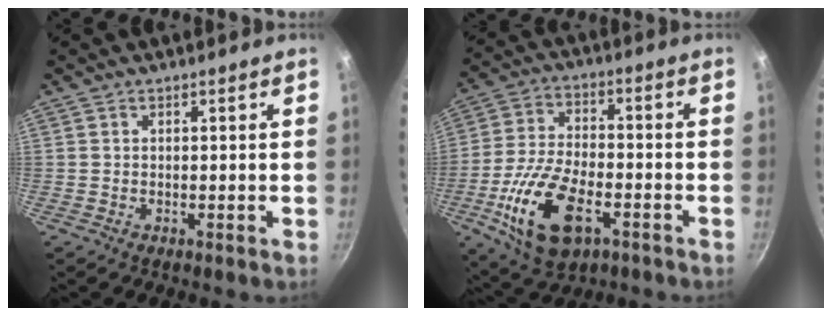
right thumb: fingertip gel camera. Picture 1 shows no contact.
{"total": 16.4, "force": [-6.2, 8.3, 12.8], "torque": [-0.245, 0.017, -0.113]}